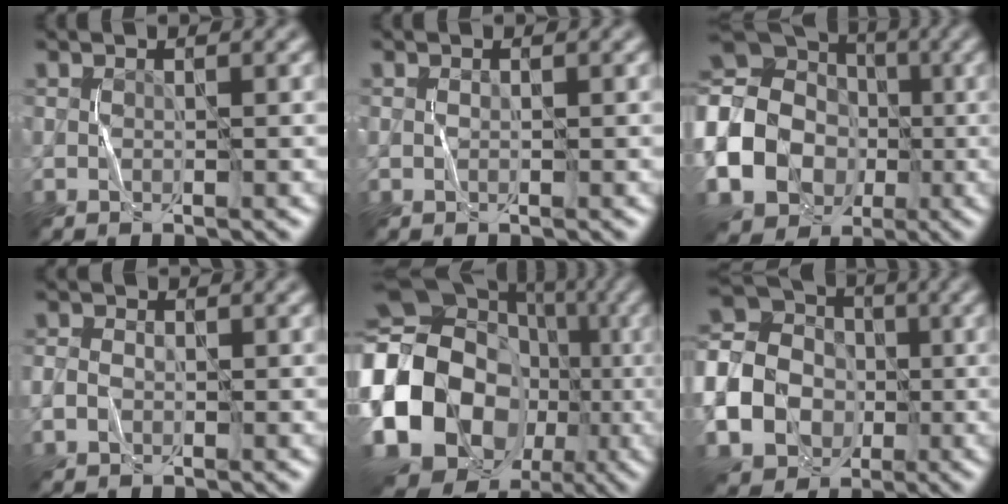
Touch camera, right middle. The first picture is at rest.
{"total": 0.0}
{"total": 24.9, "force": [-5.7, 22.8, 8.1], "torque": [-0.186, -0.020, -0.155]}
{"total": 1.3, "force": [-0.4, 1.1, 0.7], "torque": [-0.016, -0.001, -0.007]}
{"total": 19.9, "force": [-4.7, 16.4, 10.2], "torque": [-0.198, -0.003, -0.097]}
{"total": 20.7, "force": [-4.3, 19.0, 7.1], "torque": [-0.201, -0.020, -0.119]}